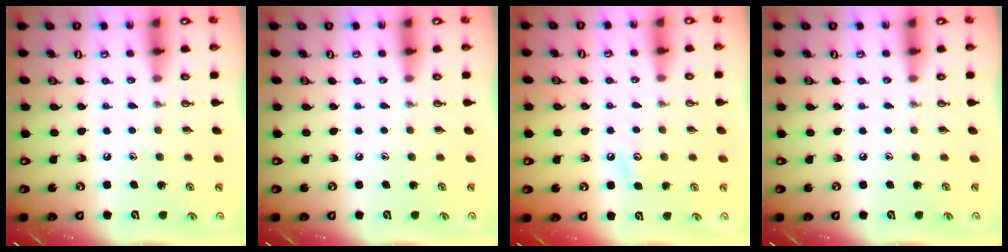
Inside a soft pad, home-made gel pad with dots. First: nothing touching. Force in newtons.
{"total": 0.0}
{"total": 2.8, "press": 2.7, "slide": 0.5}
{"total": 0.0}